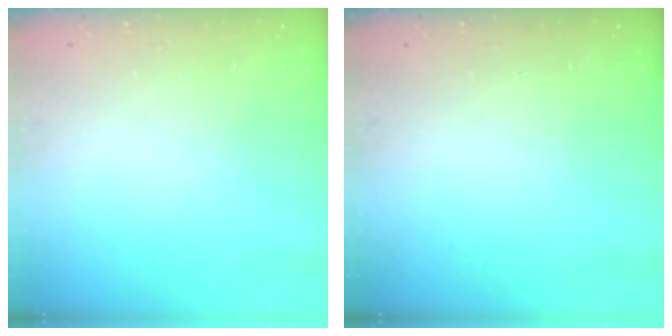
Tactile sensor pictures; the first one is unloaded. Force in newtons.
{"total": 0.0}